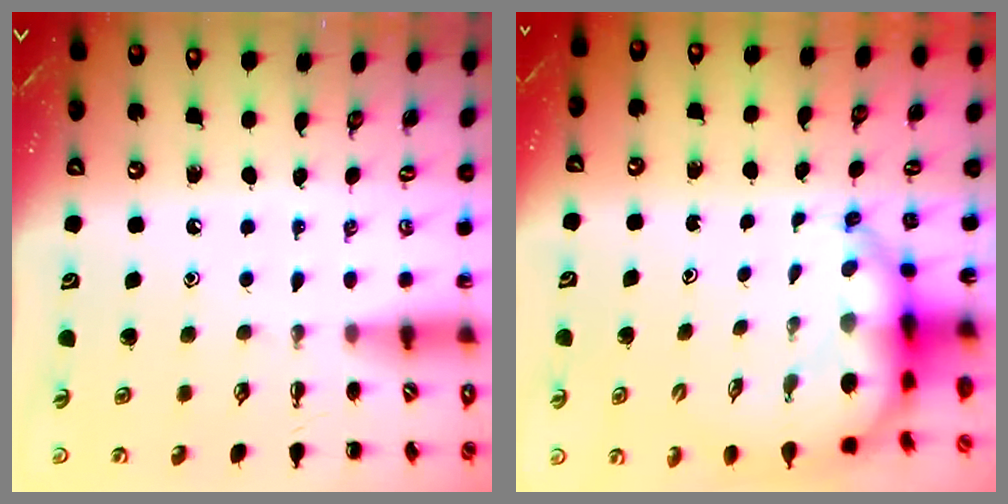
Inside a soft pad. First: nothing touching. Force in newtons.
{"total": 6.8, "press": 6.6, "slide": 1.7}